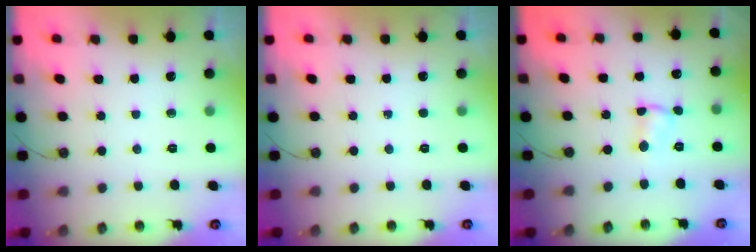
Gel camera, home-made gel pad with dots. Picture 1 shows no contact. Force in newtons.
{"total": 0.0}
{"total": 1.3, "press": 1.2, "slide": 0.4}